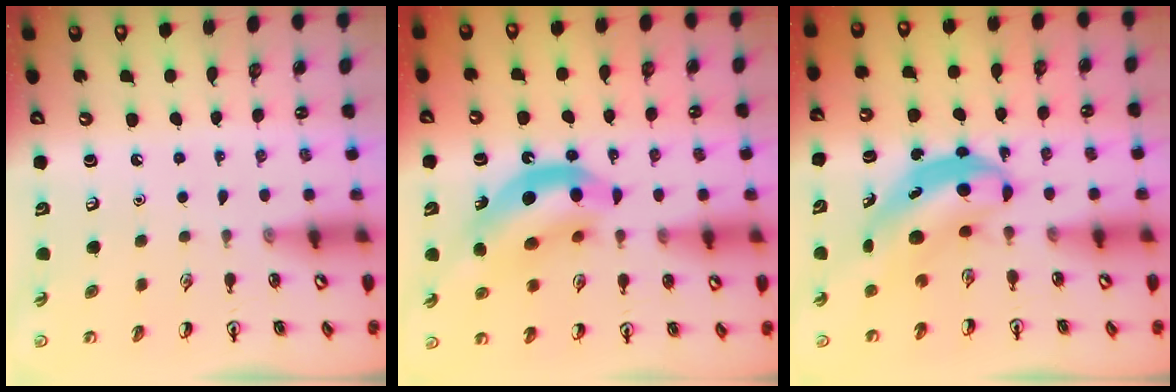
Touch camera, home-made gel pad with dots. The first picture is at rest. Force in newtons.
{"total": 13.1, "press": 12.5, "slide": 4.0}
{"total": 5.1, "press": 4.9, "slide": 1.3}